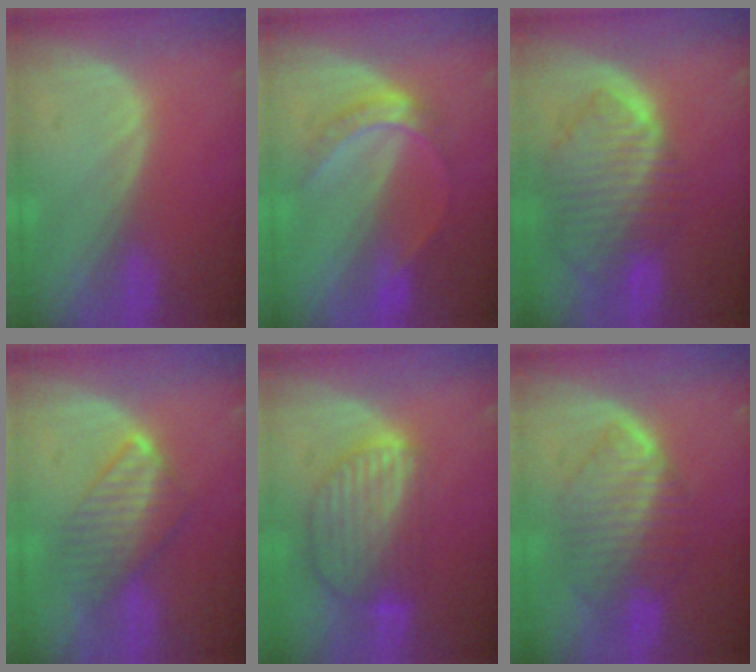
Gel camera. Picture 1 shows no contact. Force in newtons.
{"total": 5.0, "press": 5.0, "slide": 0.8}
{"total": 9.9, "press": 8.5, "slide": 5.1}
{"total": 6.5, "press": 6.4, "slide": 0.6}
{"total": 9.1, "press": 7.8, "slide": 4.8}
{"total": 7.8, "press": 7.8, "slide": 0.3}